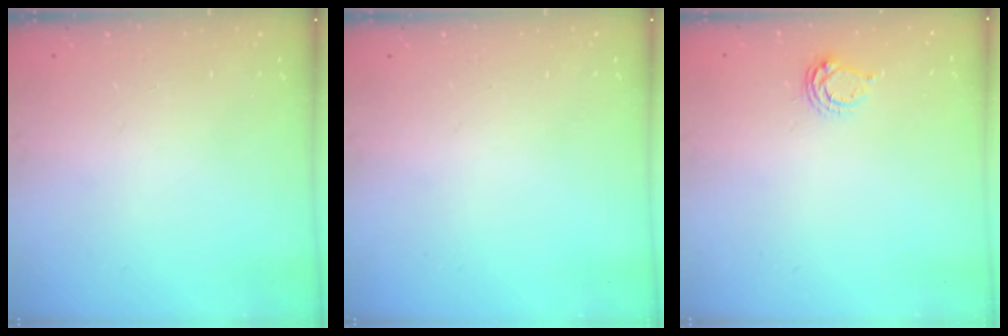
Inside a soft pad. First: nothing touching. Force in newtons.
{"total": 0.0}
{"total": 4.6, "press": 4.6, "slide": 0.5}